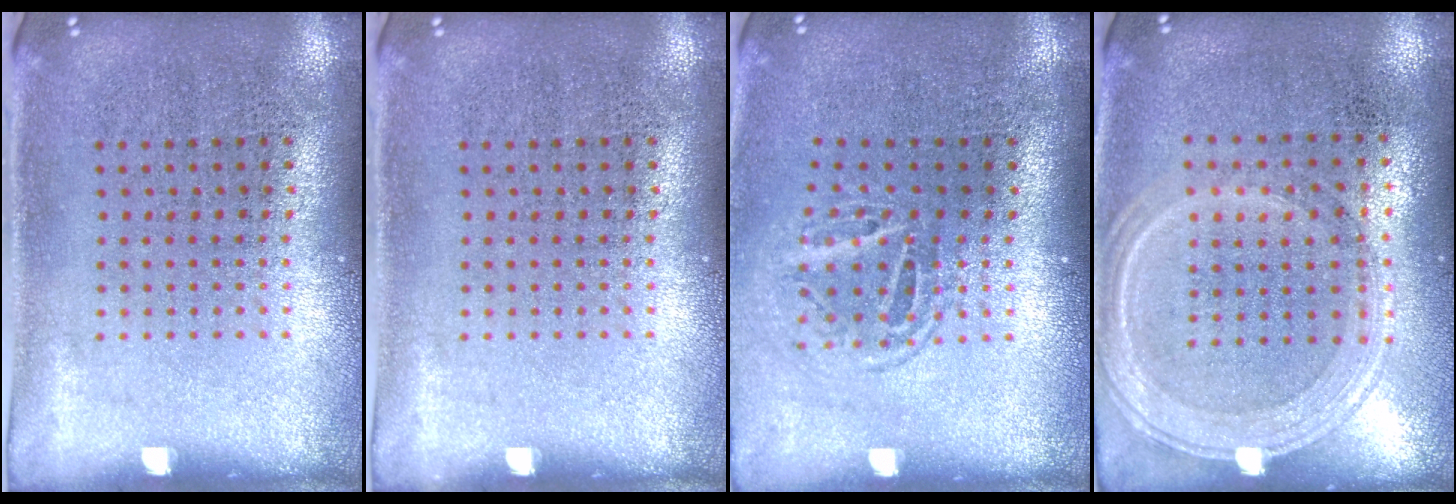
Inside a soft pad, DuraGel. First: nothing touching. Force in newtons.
{"total": 0.0}
{"total": 1.6, "press": 1.1, "slide": 1.2}
{"total": 1.3, "press": 1.2, "slide": 0.3}